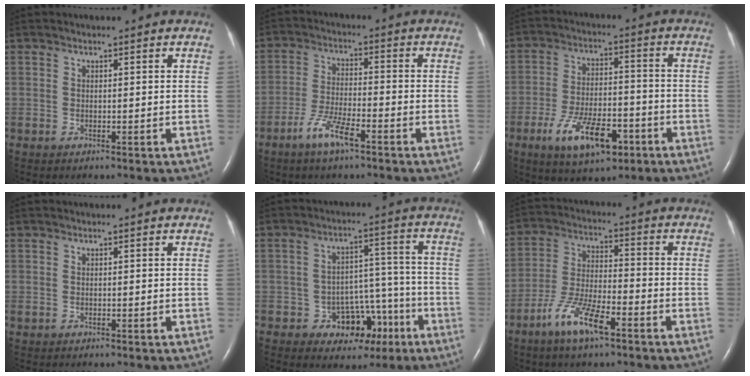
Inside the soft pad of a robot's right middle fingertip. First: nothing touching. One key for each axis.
{"total": 6.3, "fx": -4.0, "fy": 1.1, "fz": 4.8, "tx": -0.102, "ty": -0.004, "tz": -0.077}
{"total": 11.6, "fx": -5.9, "fy": 4.7, "fz": 8.9, "tx": -0.167, "ty": -0.001, "tz": -0.092}
{"total": 0.0}
{"total": 8.1, "fx": -4.0, "fy": 6.1, "fz": 3.6, "tx": -0.033, "ty": 0.036, "tz": -0.047}
{"total": 9.2, "fx": -5.5, "fy": 2.1, "fz": 7.0, "tx": -0.147, "ty": -0.004, "tz": -0.105}